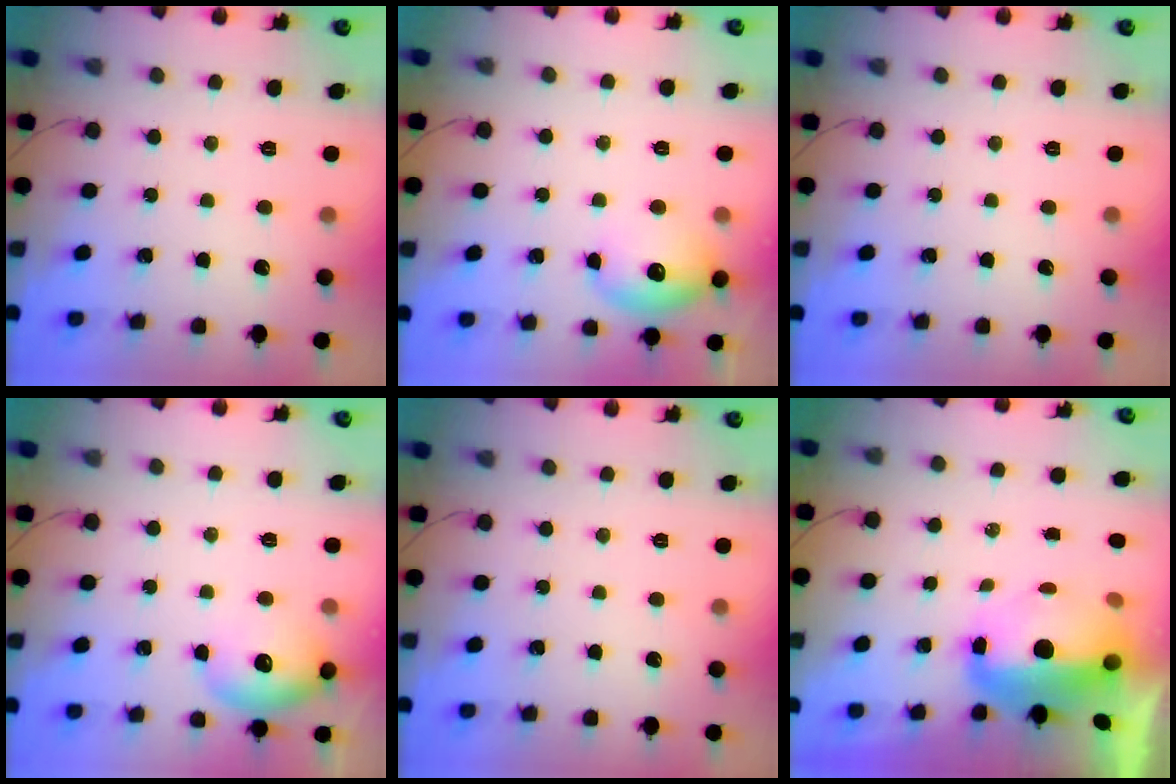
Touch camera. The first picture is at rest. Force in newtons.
{"total": 11.0, "press": 10.8, "slide": 1.8}
{"total": 0.0}
{"total": 11.5, "press": 11.4, "slide": 1.3}
{"total": 0.0}
{"total": 13.3, "press": 9.2, "slide": 9.6}